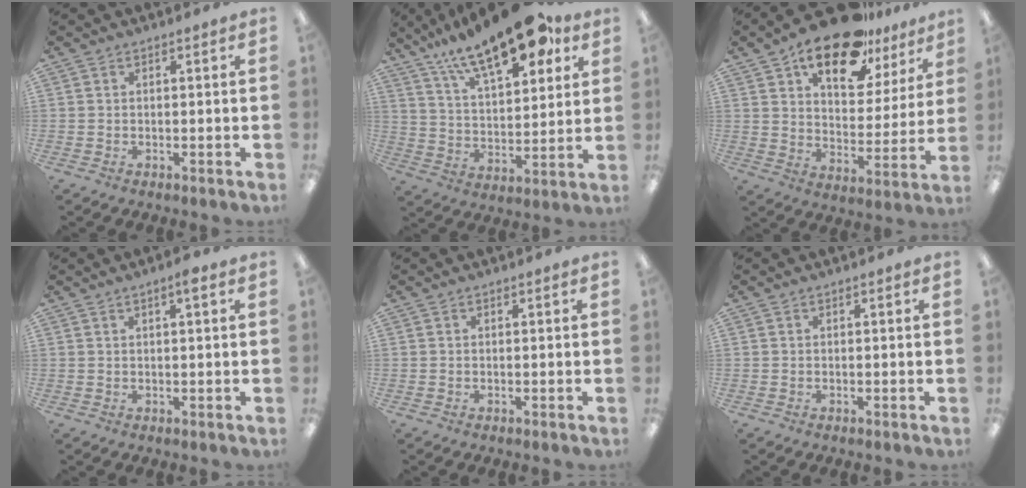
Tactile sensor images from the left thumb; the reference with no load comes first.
{"total": 20.5, "force": [14.2, 7.7, 12.6], "torque": [-0.208, -0.076, 0.242]}
{"total": 18.2, "force": [13.2, 8.1, 9.6], "torque": [-0.156, -0.071, 0.228]}
{"total": 2.5, "force": [1.3, 0.4, 2.1], "torque": [-0.035, 0.001, 0.019]}
{"total": 0.0}
{"total": 0.0}